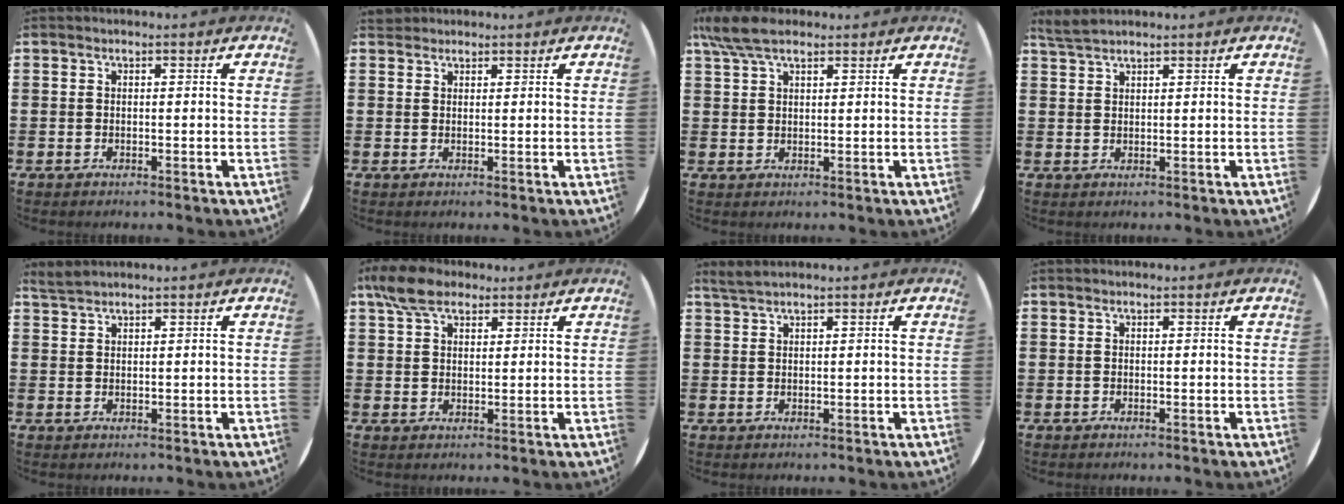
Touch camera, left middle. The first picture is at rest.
{"total": 1.3, "force": [1.2, 0.4, 0.0], "torque": [-0.003, 0.004, 0.023]}
{"total": 5.4, "force": [4.1, 1.7, 3.0], "torque": [-0.069, 0.000, 0.075]}
{"total": 2.1, "force": [2.0, 0.2, 0.5], "torque": [-0.013, 0.004, 0.039]}
{"total": 1.7, "force": [1.7, 0.0, 0.2], "torque": [-0.007, 0.001, 0.034]}
{"total": 5.5, "force": [4.1, 2.7, 2.3], "torque": [-0.050, 0.000, 0.076]}
{"total": 1.5, "force": [1.4, -0.2, 0.5], "torque": [-0.011, 0.001, 0.027]}
{"total": 0.0}